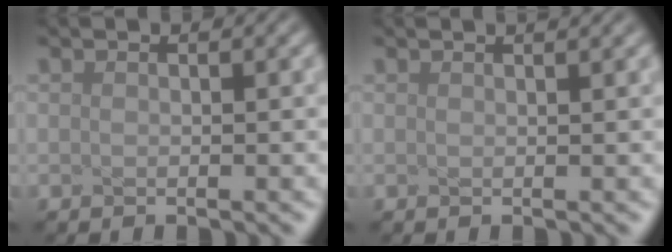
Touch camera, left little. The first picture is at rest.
{"total": 1.4, "force": [1.0, 0.5, 0.8], "torque": [-0.004, 0.007, -0.001]}